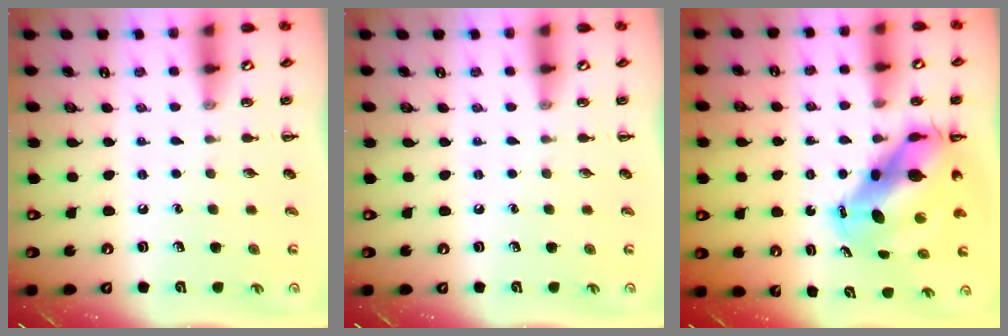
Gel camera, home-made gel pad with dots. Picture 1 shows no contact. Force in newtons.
{"total": 0.0}
{"total": 11.2, "press": 10.8, "slide": 3.0}